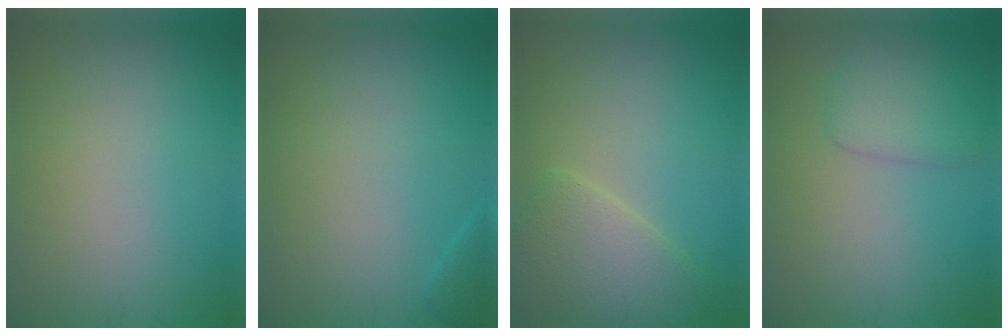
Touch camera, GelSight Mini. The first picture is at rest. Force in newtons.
{"total": 0.9, "press": 0.9, "slide": 0.1}
{"total": 4.2, "press": 4.1, "slide": 0.4}
{"total": 2.6, "press": 2.6, "slide": 0.1}